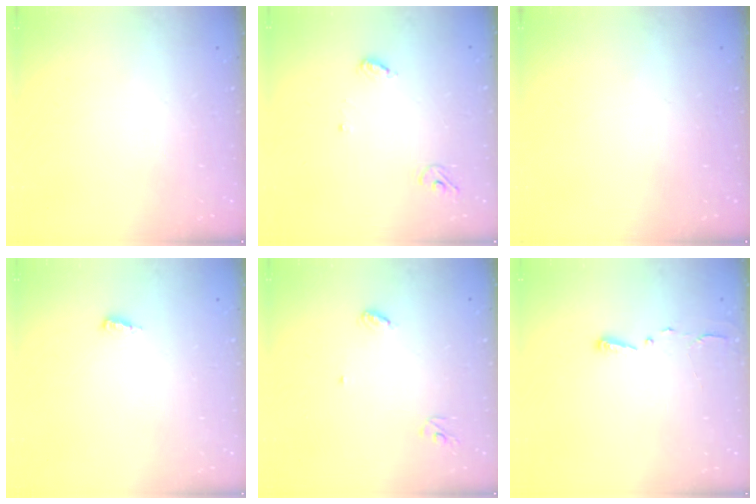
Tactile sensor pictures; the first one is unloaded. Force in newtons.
{"total": 5.0, "press": 5.0, "slide": 0.4}
{"total": 0.0}
{"total": 2.7, "press": 2.5, "slide": 1.0}
{"total": 3.9, "press": 3.9, "slide": 0.3}
{"total": 2.7, "press": 2.7, "slide": 0.4}